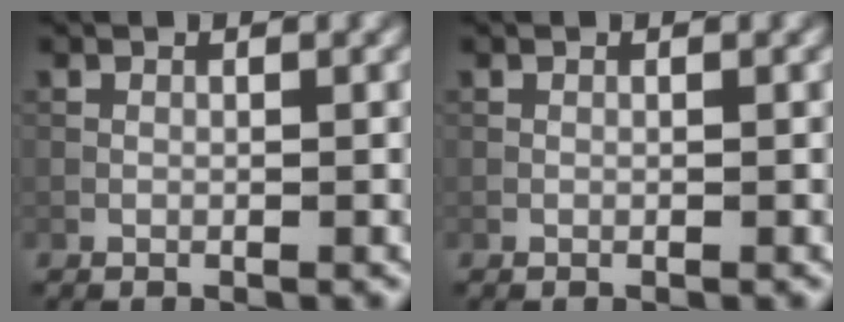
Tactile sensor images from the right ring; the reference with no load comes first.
{"total": 0.0}